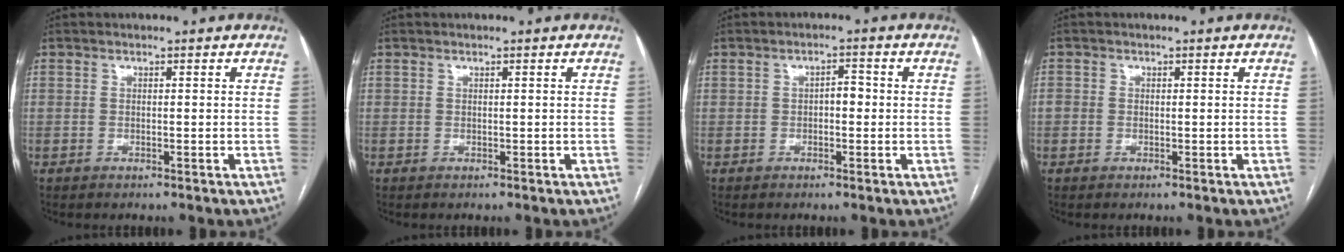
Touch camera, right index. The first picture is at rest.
{"total": 0.0}
{"total": 2.2, "force": [-0.3, 1.1, 1.9], "torque": [-0.024, 0.010, -0.006]}
{"total": 1.4, "force": [-0.2, 1.3, 0.4], "torque": [-0.003, 0.011, -0.002]}